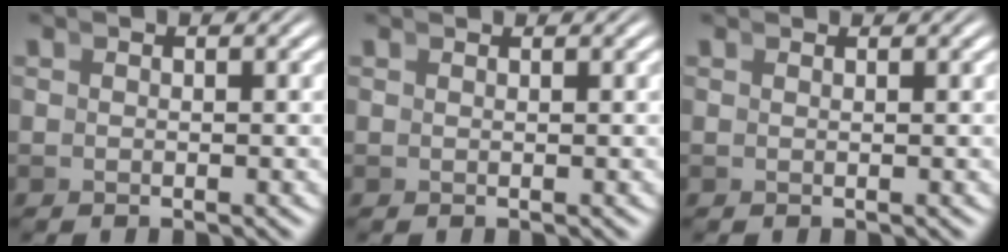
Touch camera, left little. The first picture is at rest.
{"total": 0.8, "force": [0.7, -0.4, -0.1], "torque": [0.013, 0.005, 0.011]}
{"total": 0.8, "force": [0.7, -0.4, -0.1], "torque": [0.012, 0.004, 0.013]}